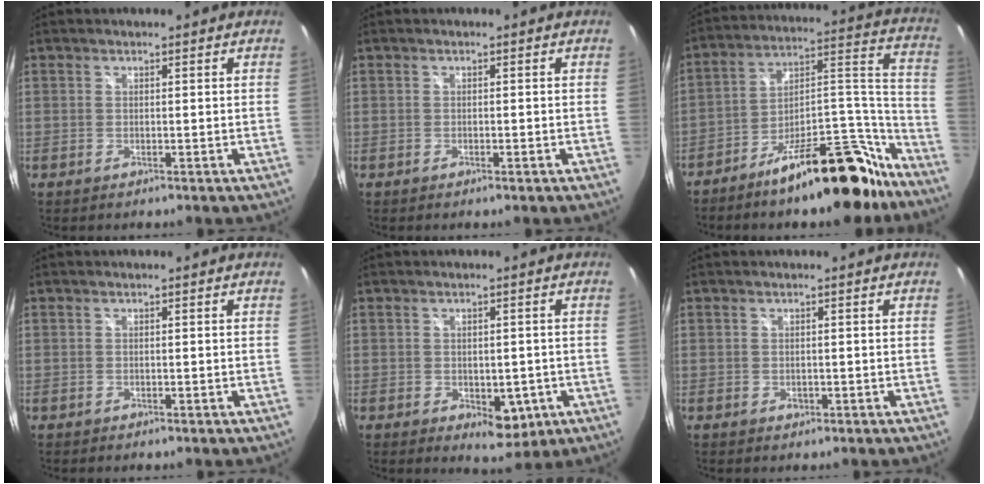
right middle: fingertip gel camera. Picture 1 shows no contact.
{"total": 0.7, "force": [-0.5, 0.1, 0.5], "torque": [-0.008, 0.003, -0.007]}
{"total": 22.0, "force": [-17.1, 6.9, 12.1], "torque": [-0.142, 0.058, -0.246]}
{"total": 0.0}
{"total": 6.4, "force": [-2.2, 3.9, 4.6], "torque": [-0.063, -0.010, -0.021]}
{"total": 1.1, "force": [-0.4, 0.9, 0.5], "torque": [-0.005, -0.002, -0.007]}